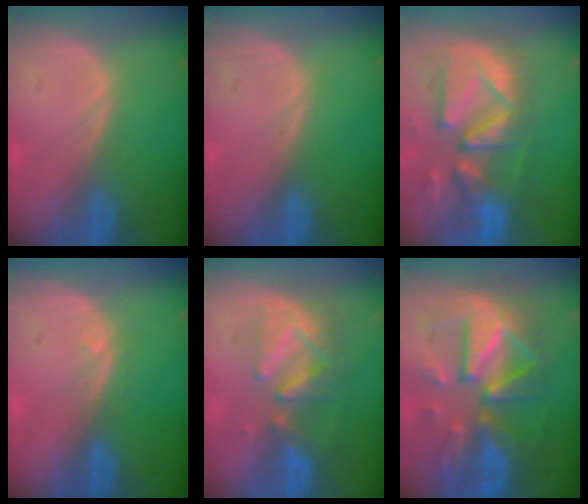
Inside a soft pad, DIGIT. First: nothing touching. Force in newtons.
{"total": 0.0}
{"total": 13.3, "press": 11.5, "slide": 6.7}
{"total": 0.7, "press": 0.7, "slide": 0.2}
{"total": 8.2, "press": 7.5, "slide": 3.1}
{"total": 12.3, "press": 12.3, "slide": 1.1}